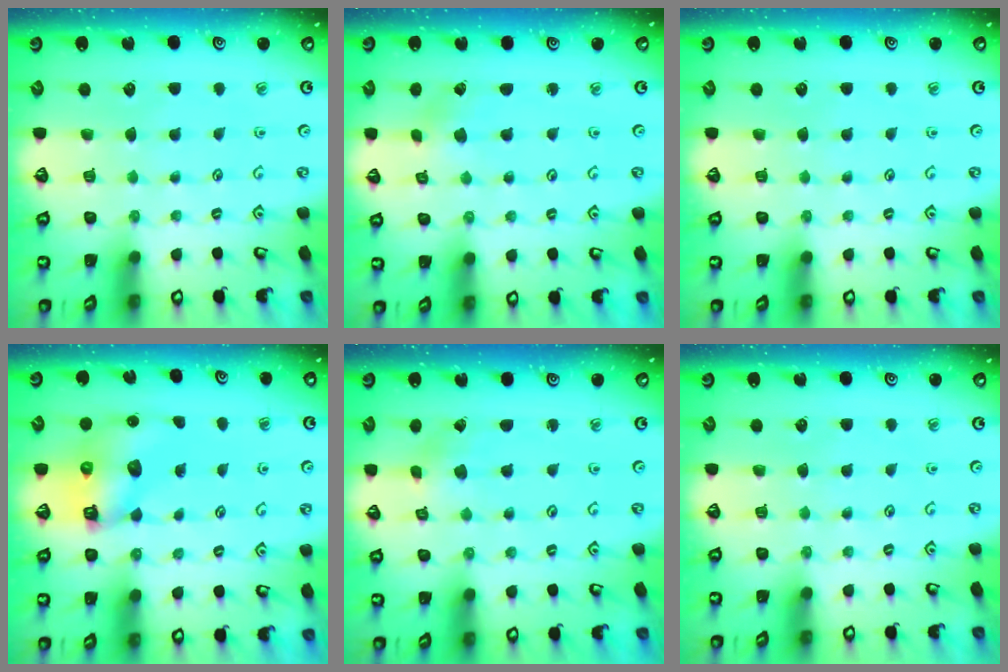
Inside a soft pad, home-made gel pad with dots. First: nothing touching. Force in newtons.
{"total": 0.9, "press": 0.9, "slide": 0.2}
{"total": 0.0}
{"total": 8.4, "press": 8.4, "slide": 0.9}
{"total": 0.9, "press": 0.9, "slide": 0.1}
{"total": 0.0}